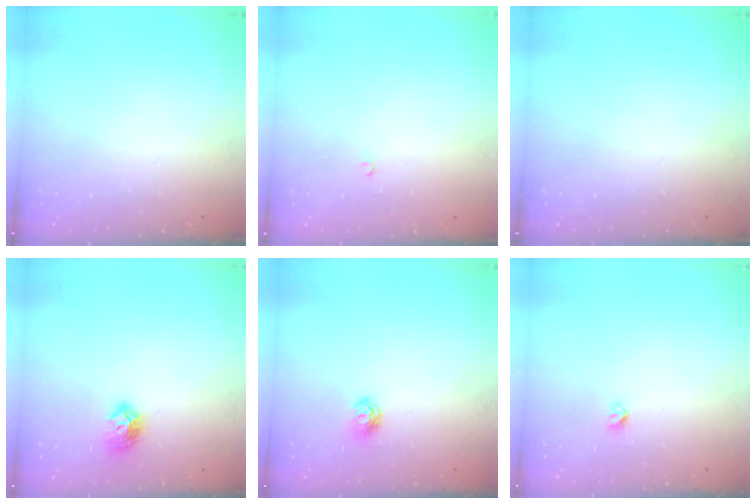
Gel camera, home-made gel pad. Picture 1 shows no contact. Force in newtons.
{"total": 2.0, "press": 2.0, "slide": 0.4}
{"total": 0.0}
{"total": 8.8, "press": 8.8, "slide": 0.2}
{"total": 5.2, "press": 5.2, "slide": 0.5}
{"total": 3.2, "press": 3.2, "slide": 0.3}